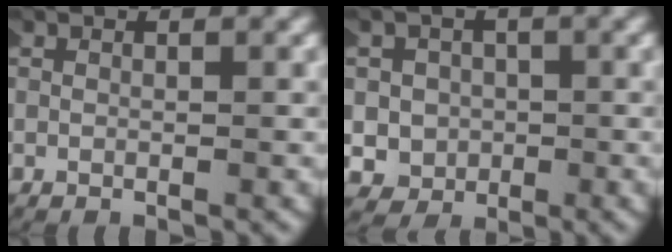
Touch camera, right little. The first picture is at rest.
{"total": 7.6, "force": [-2.1, 7.2, 1.5], "torque": [-0.053, -0.018, -0.042]}